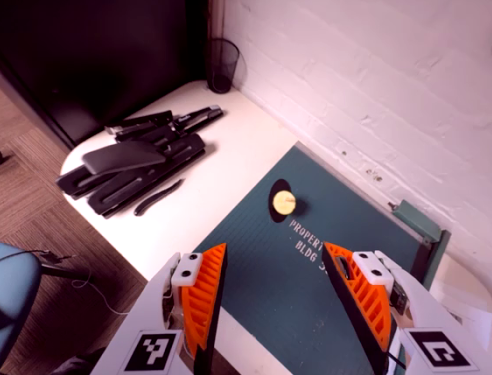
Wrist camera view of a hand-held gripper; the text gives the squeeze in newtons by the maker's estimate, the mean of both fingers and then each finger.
{"total": 0.0}